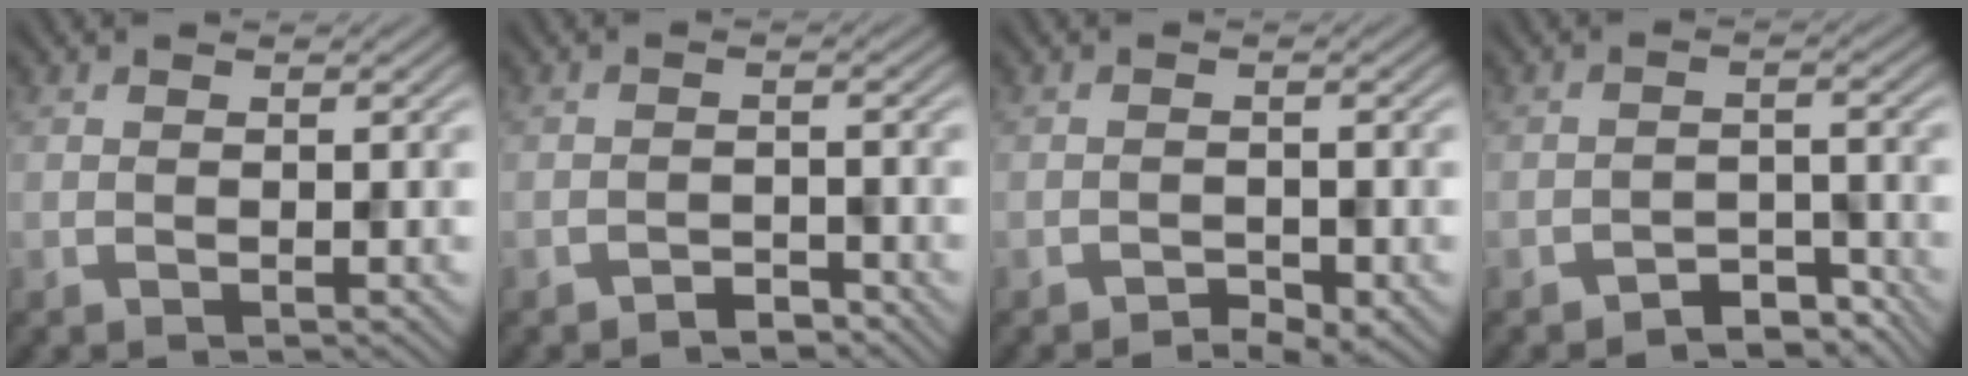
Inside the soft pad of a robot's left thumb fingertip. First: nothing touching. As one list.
[{"total": 1.8, "force": [-1.6, 0.5, 0.5], "torque": [-0.004, 0.003, -0.032]}, {"total": 1.9, "force": [-1.5, 0.7, 0.8], "torque": [-0.010, 0.000, -0.026]}, {"total": 3.9, "force": [-3.4, 1.3, 1.3], "torque": [-0.018, 0.002, -0.058]}]